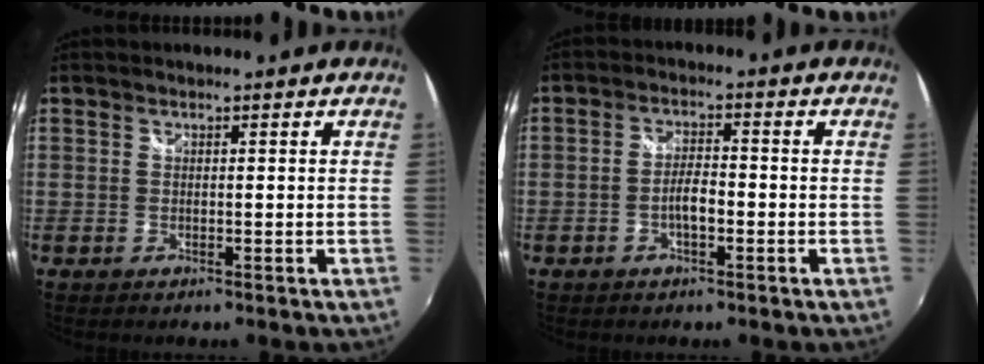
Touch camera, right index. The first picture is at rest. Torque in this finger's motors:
{"motor_torque": [0.14, 0.02, 0.12, 0.05]}